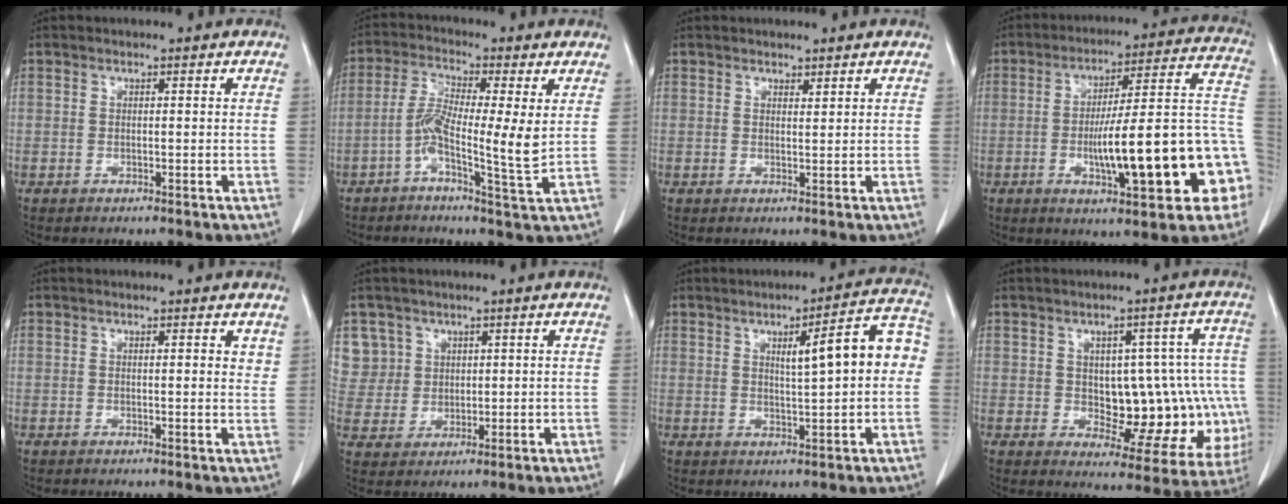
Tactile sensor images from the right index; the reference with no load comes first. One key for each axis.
{"total": 8.3, "fx": -0.7, "fy": 0.4, "fz": 8.2, "tx": -0.159, "ty": 0.006, "tz": -0.022}
{"total": 0.9, "fx": 0.8, "fy": 0.3, "fz": 0.2, "tx": -0.005, "ty": -0.008, "tz": 0.013}
{"total": 21.3, "fx": -5.1, "fy": 3.6, "fz": 20.4, "tx": -0.223, "ty": 0.035, "tz": -0.062}
{"total": 1.8, "fx": 1.2, "fy": 0.5, "fz": 1.2, "tx": -0.015, "ty": -0.005, "tz": 0.013}
{"total": 6.4, "fx": 3.1, "fy": 5.6, "fz": -0.3, "tx": 0.013, "ty": 0.012, "tz": 0.070}
{"total": 9.5, "fx": 1.2, "fy": 1.4, "fz": 9.4, "tx": -0.124, "ty": 0.027, "tz": 0.016}
{"total": 15.0, "fx": -0.8, "fy": 7.5, "fz": 12.9, "tx": -0.136, "ty": 0.030, "tz": 0.010}